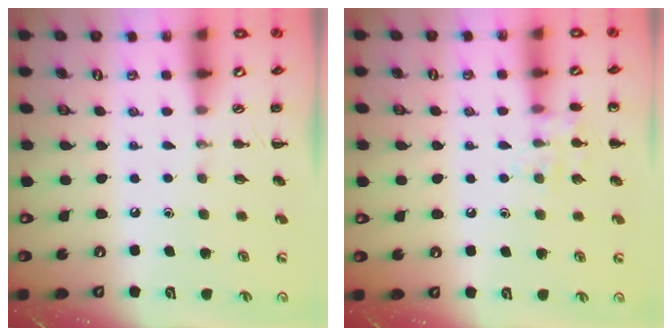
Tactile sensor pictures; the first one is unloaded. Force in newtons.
{"total": 7.8, "press": 7.7, "slide": 0.9}